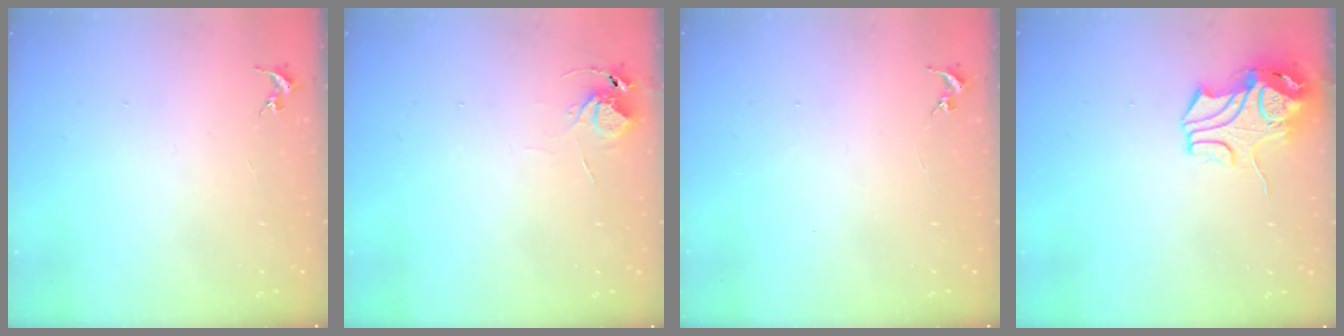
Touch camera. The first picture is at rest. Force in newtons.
{"total": 5.7, "press": 5.7, "slide": 0.3}
{"total": 0.0}
{"total": 10.5, "press": 10.3, "slide": 1.7}